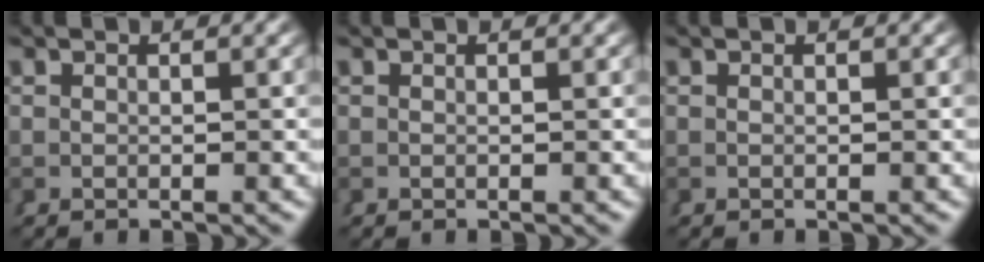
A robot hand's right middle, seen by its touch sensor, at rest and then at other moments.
{"total": 0.0}
{"total": 0.0}